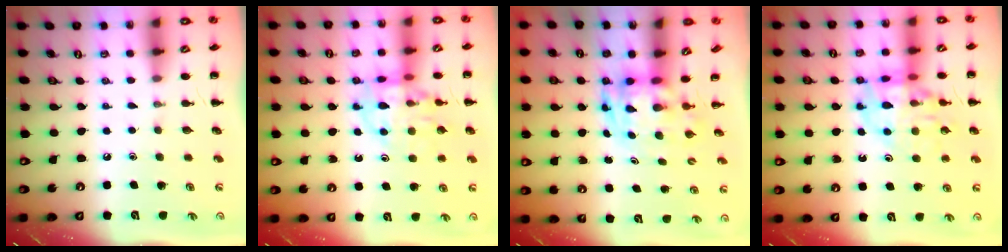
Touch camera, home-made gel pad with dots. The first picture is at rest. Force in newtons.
{"total": 12.5, "press": 12.3, "slide": 2.2}
{"total": 3.6, "press": 3.5, "slide": 0.8}
{"total": 15.6, "press": 15.4, "slide": 2.2}